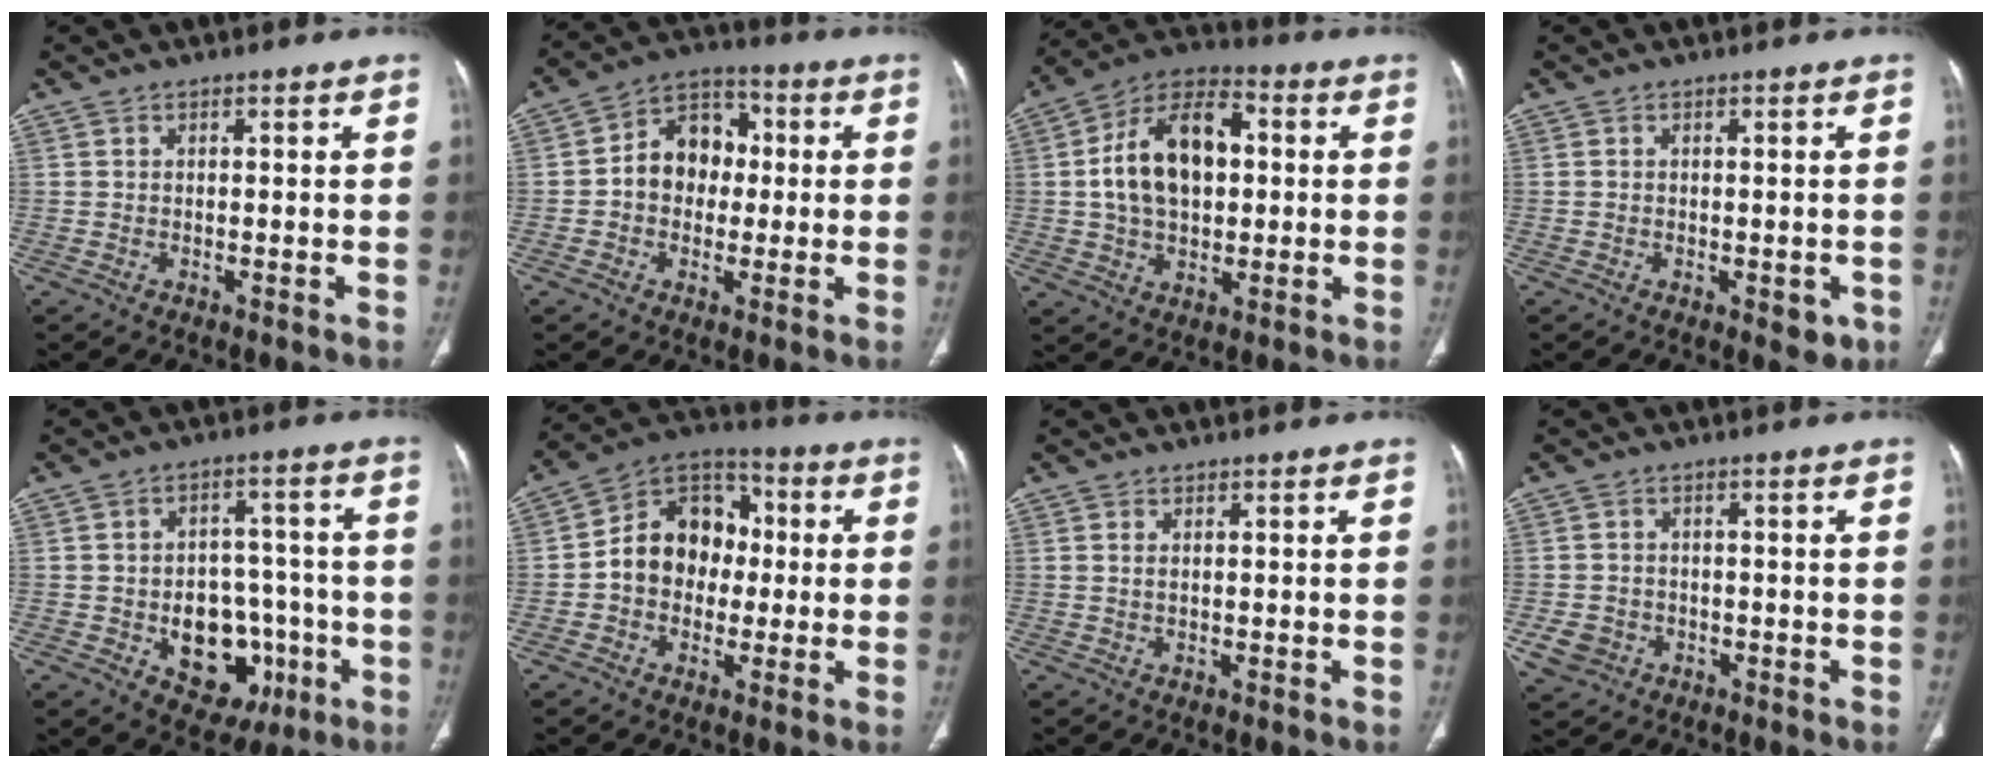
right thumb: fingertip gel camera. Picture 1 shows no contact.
{"total": 10.7, "force": [0.3, 8.4, 6.7], "torque": [-0.072, 0.029, -0.006]}
{"total": 16.7, "force": [1.8, 10.4, 13.0], "torque": [-0.208, 0.025, 0.024]}
{"total": 3.0, "force": [-1.0, 1.6, 2.4], "torque": [-0.016, -0.003, -0.007]}
{"total": 14.4, "force": [-4.1, 10.4, 9.1], "torque": [-0.079, 0.036, -0.041]}
{"total": 13.9, "force": [0.0, 11.0, 8.5], "torque": [-0.097, 0.036, -0.012]}
{"total": 0.9, "force": [0.3, 0.4, 0.8], "torque": [-0.020, 0.003, 0.008]}
{"total": 4.5, "force": [-1.7, 3.9, 1.4], "torque": [-0.024, 0.009, -0.022]}